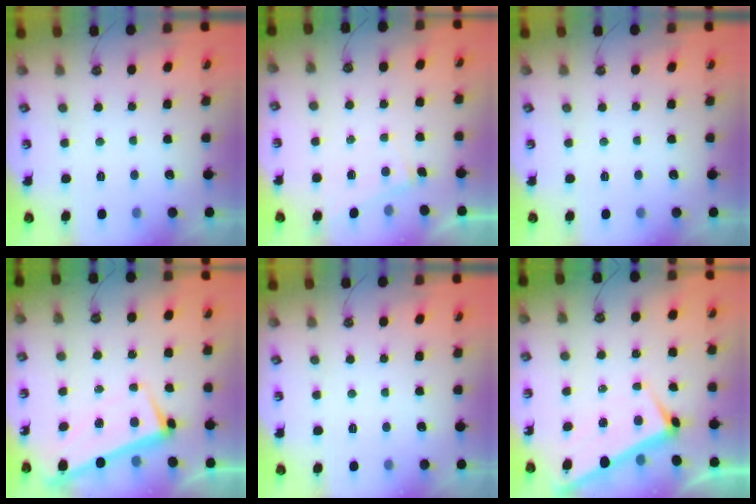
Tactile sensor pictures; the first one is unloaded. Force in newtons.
{"total": 3.1, "press": 3.1, "slide": 0.2}
{"total": 0.0}
{"total": 1.6, "press": 0.6, "slide": 1.4}
{"total": 0.0}
{"total": 2.8, "press": 2.7, "slide": 0.6}